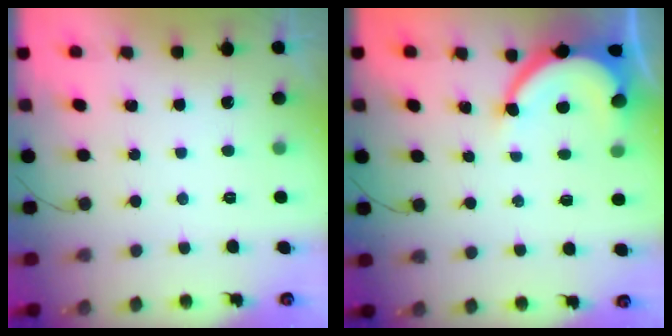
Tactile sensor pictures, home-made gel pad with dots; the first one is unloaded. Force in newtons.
{"total": 7.9, "press": 7.8, "slide": 0.8}